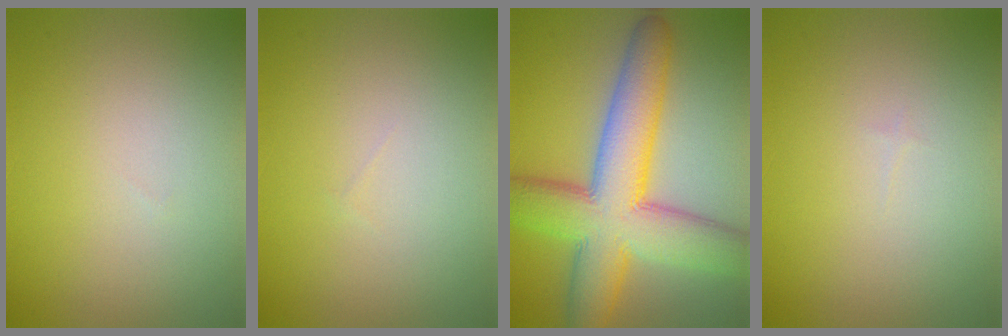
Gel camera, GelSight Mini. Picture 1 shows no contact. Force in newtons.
{"total": 0.0}
{"total": 11.5, "press": 11.5, "slide": 0.3}
{"total": 0.0}